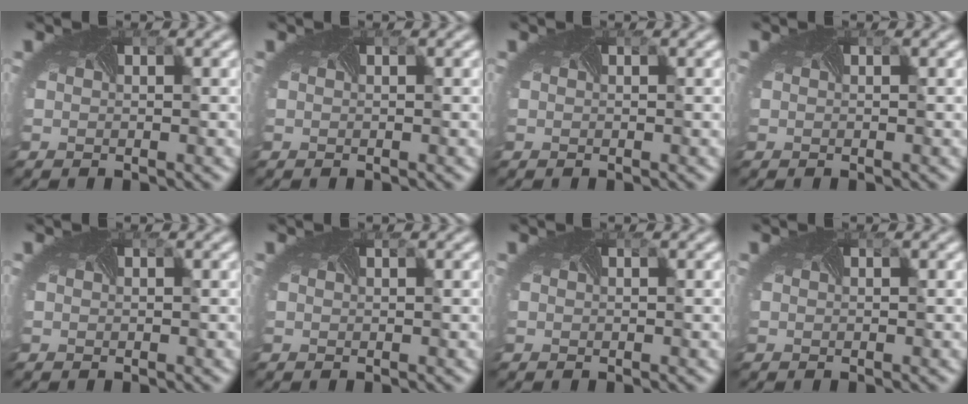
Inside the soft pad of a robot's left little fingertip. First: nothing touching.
{"total": 0.0}
{"total": 0.0}
{"total": 0.0}
{"total": 0.0}
{"total": 0.0}
{"total": 0.0}
{"total": 0.0}